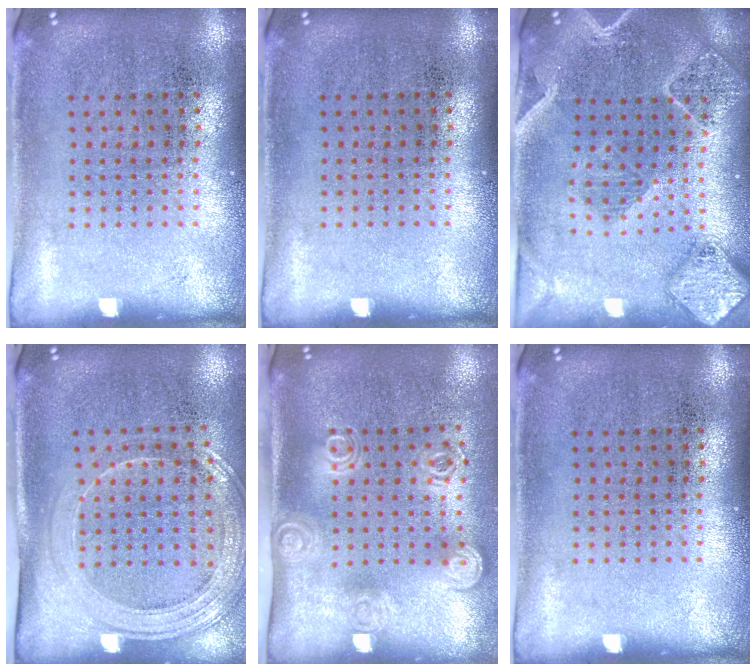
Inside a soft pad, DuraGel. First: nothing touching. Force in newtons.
{"total": 0.0}
{"total": 2.4, "press": 2.2, "slide": 0.9}
{"total": 1.9, "press": 1.7, "slide": 1.0}
{"total": 2.0, "press": 1.4, "slide": 1.4}
{"total": 0.0}